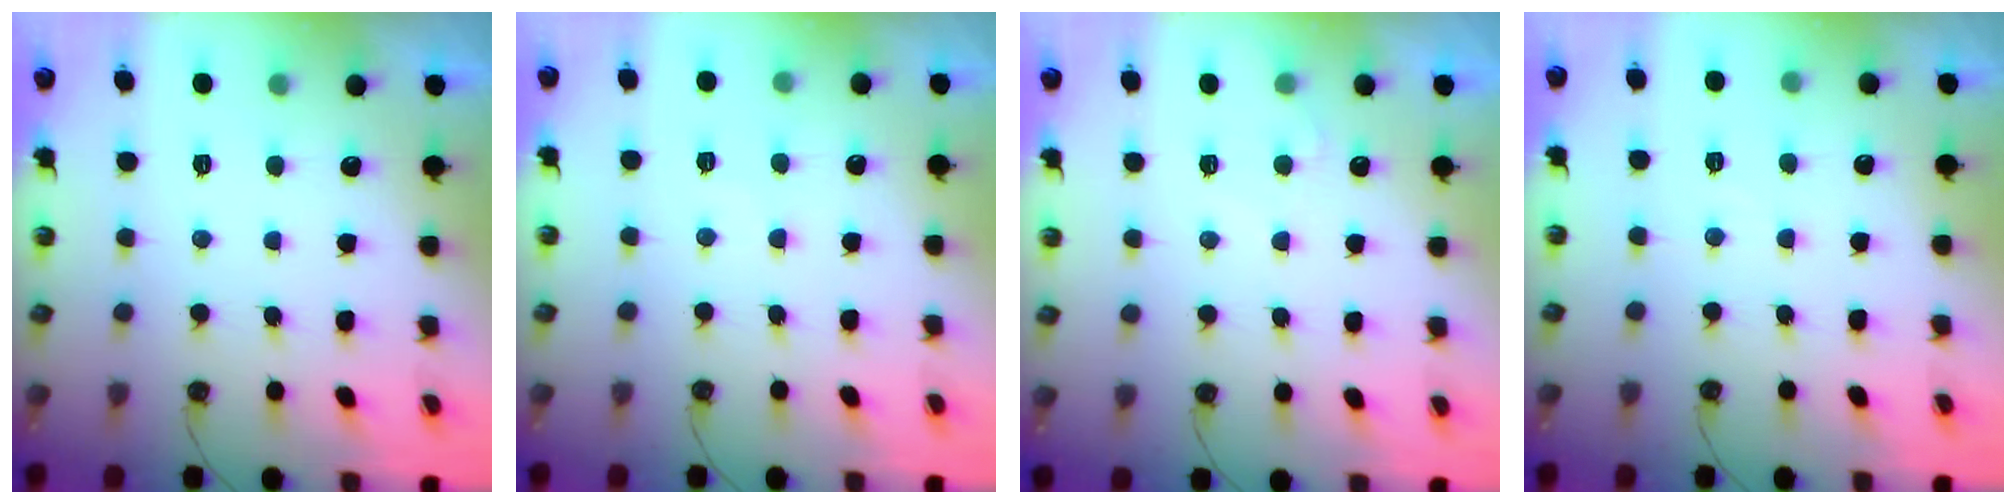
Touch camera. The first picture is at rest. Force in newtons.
{"total": 6.4, "press": 6.3, "slide": 0.9}
{"total": 4.3, "press": 4.3, "slide": 0.5}
{"total": 4.4, "press": 4.4, "slide": 0.7}